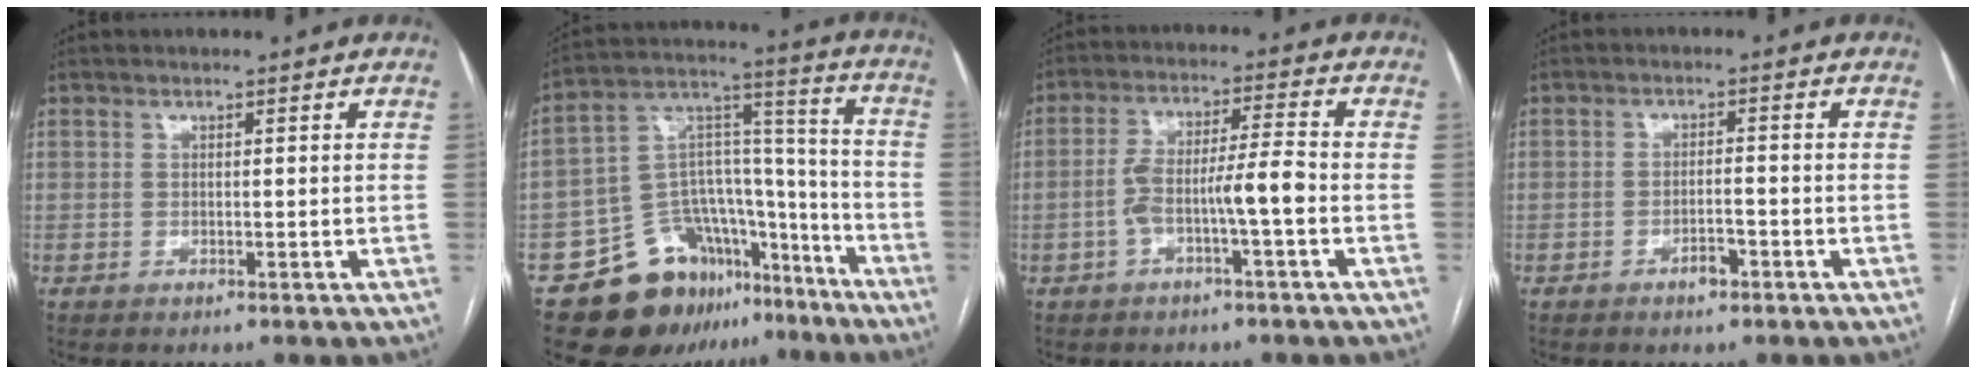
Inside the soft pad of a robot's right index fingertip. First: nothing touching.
{"total": 18.3, "force": [-12.2, 11.2, 7.8], "torque": [-0.109, 0.085, -0.189]}
{"total": 7.1, "force": [-2.5, 0.2, 6.7], "torque": [-0.126, 0.025, -0.041]}
{"total": 2.7, "force": [-1.8, 0.9, 1.8], "torque": [-0.030, 0.003, -0.029]}